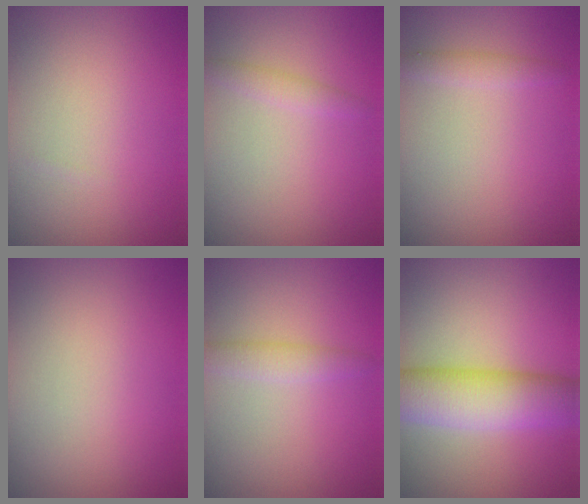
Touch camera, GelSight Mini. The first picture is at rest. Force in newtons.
{"total": 1.3, "press": 1.3, "slide": 0.0}
{"total": 1.2, "press": 1.2, "slide": 0.0}
{"total": 0.0}
{"total": 1.8, "press": 1.8, "slide": 0.0}
{"total": 7.6, "press": 7.6, "slide": 0.5}